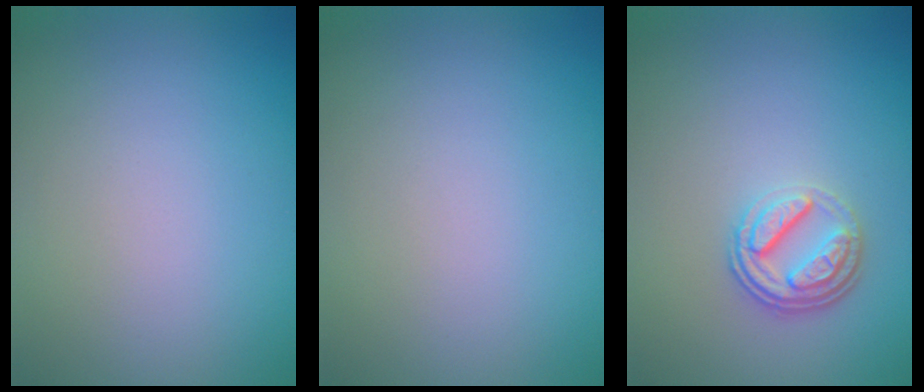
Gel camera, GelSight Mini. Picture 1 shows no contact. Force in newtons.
{"total": 0.0}
{"total": 3.5, "press": 2.6, "slide": 2.3}